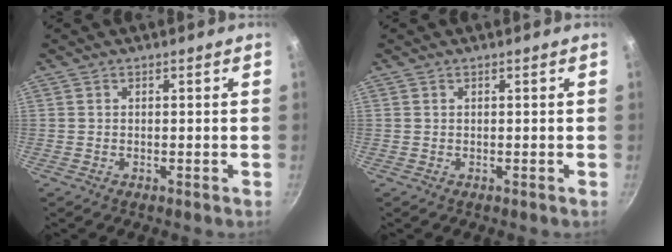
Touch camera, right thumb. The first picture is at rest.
{"total": 0.0}